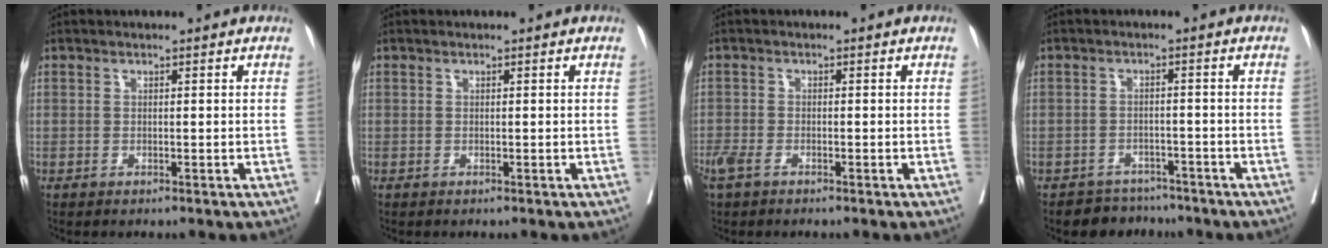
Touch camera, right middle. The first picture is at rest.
{"total": 0.0}
{"total": 3.6, "force": [-2.4, 1.5, 2.2], "torque": [-0.052, -0.008, -0.046]}
{"total": 4.9, "force": [-4.2, 2.3, -0.4], "torque": [0.015, 0.009, -0.064]}